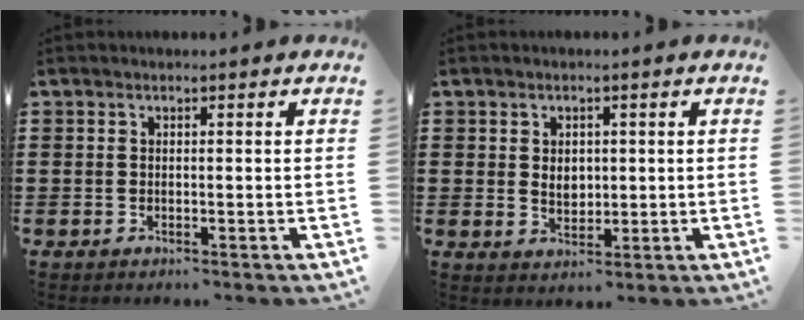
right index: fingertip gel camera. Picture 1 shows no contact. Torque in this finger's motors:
{"motor_torque": [2.14, 0.00, 0.14, 0.06]}